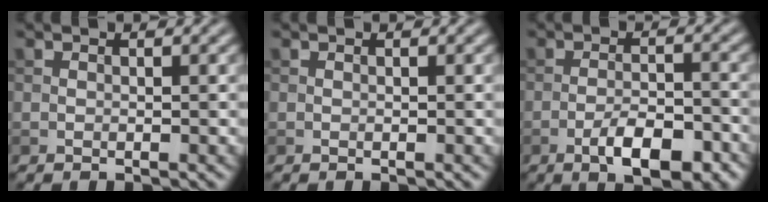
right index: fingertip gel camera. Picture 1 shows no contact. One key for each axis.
{"total": 0.0}
{"total": 5.4, "fx": -2.9, "fy": 1.9, "fz": 4.2, "tx": -0.068, "ty": 0.001, "tz": -0.046}